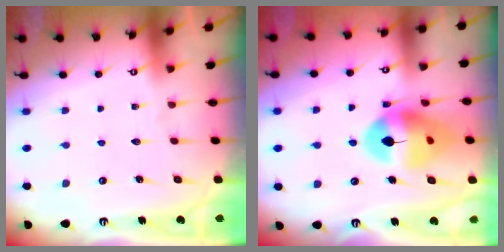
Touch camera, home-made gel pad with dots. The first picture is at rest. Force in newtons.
{"total": 13.9, "press": 13.8, "slide": 1.5}